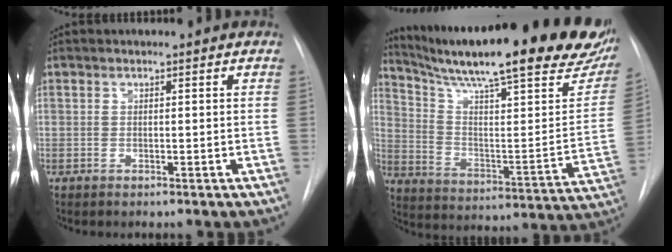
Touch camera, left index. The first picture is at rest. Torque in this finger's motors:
{"motor_torque": [0.88, -1.26, 0.15, 0.12]}